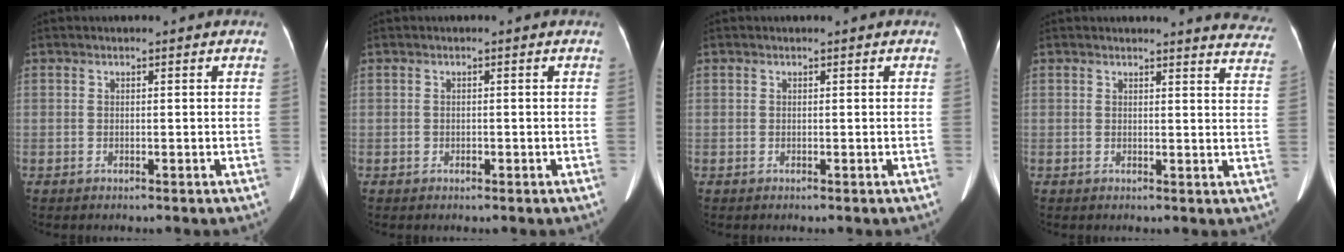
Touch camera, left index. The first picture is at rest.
{"total": 0.6, "force": [-0.3, 0.5, 0.1], "torque": [-0.006, 0.001, -0.005]}
{"total": 0.0}
{"total": 9.3, "force": [9.2, 0.6, 1.2], "torque": [0.015, -0.064, 0.064]}